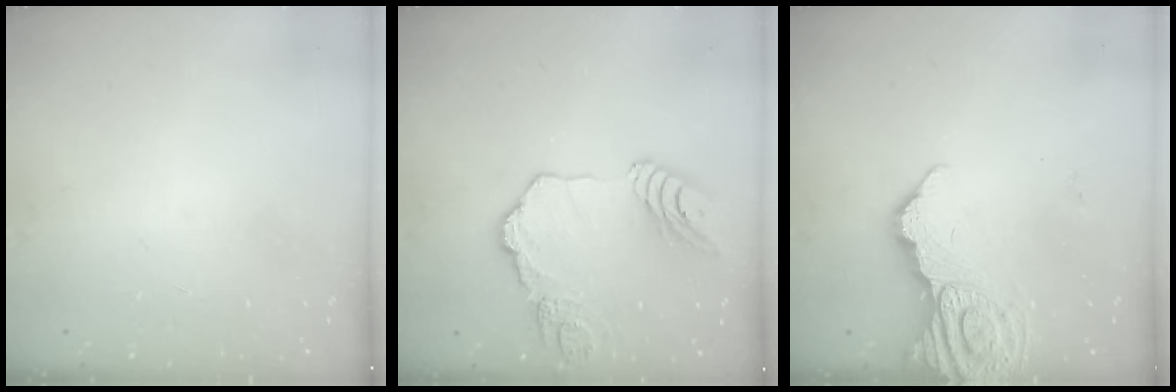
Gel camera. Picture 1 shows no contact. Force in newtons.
{"total": 16.2, "press": 16.1, "slide": 1.6}
{"total": 13.8, "press": 13.7, "slide": 1.6}